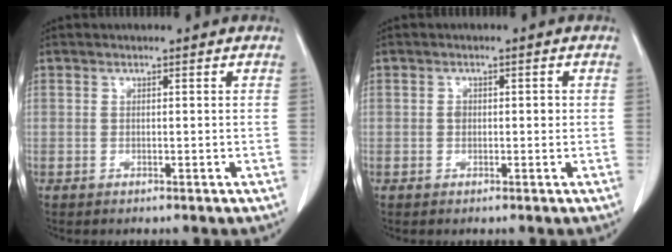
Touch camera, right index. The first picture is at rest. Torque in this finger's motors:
{"motor_torque": [0.23, 0.06, 0.00, 0.03]}